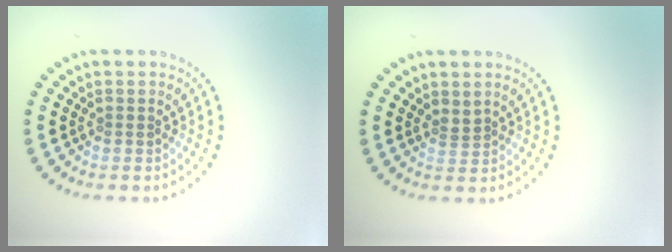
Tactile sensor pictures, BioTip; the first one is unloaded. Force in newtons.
{"total": 0.8, "press": 0.4, "slide": 0.7}